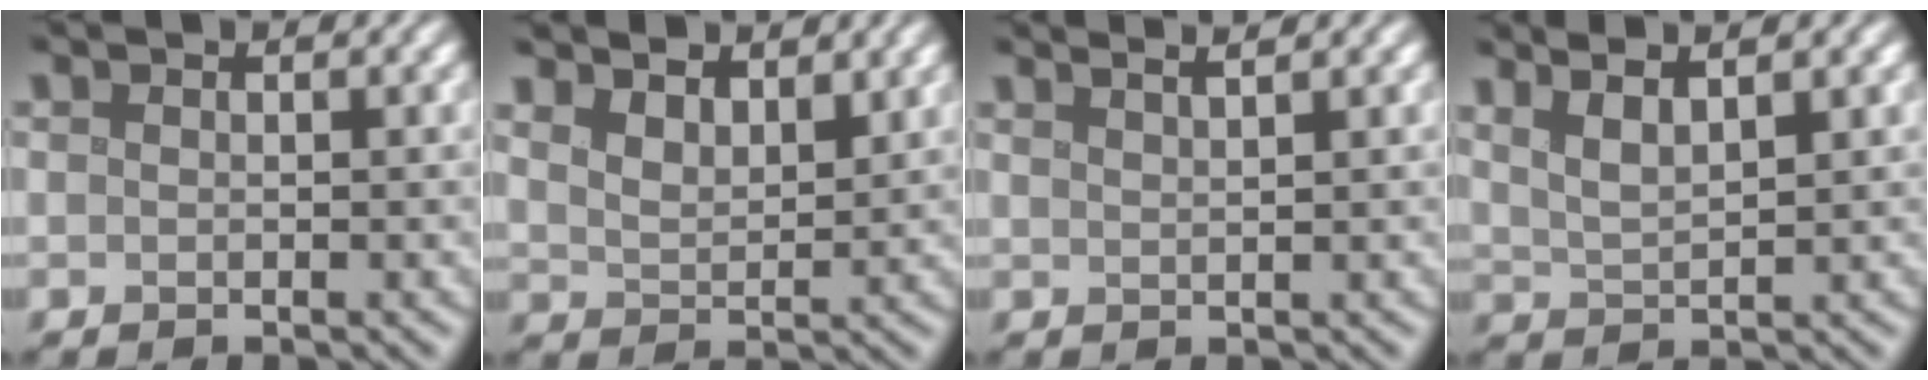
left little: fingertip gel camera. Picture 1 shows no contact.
{"total": 3.9, "force": [3.1, 1.6, 1.8], "torque": [-0.041, 0.005, 0.050]}
{"total": 3.0, "force": [2.5, 0.7, 1.3], "torque": [0.002, 0.024, 0.010]}
{"total": 2.8, "force": [1.8, 0.5, 2.1], "torque": [-0.047, 0.011, 0.039]}